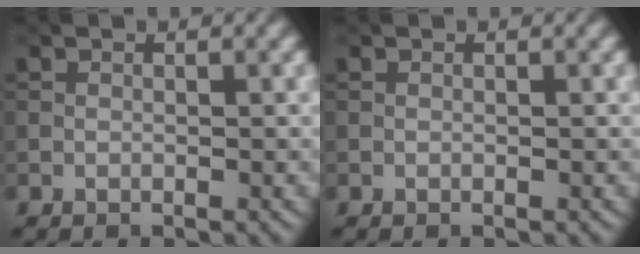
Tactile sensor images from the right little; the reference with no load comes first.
{"total": 0.0}